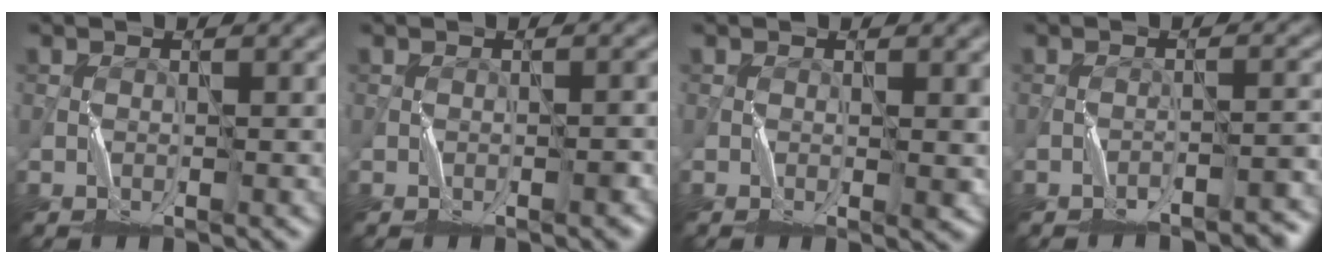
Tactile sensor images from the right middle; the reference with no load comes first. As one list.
[{"total": 0.9, "force": [-0.5, 0.0, 0.7], "torque": [-0.010, 0.007, -0.006]}, {"total": 1.2, "force": [0.0, 0.1, 1.2], "torque": [-0.014, -0.004, -0.003]}, {"total": 3.0, "force": [-2.7, 0.5, 1.3], "torque": [-0.014, 0.013, -0.039]}]